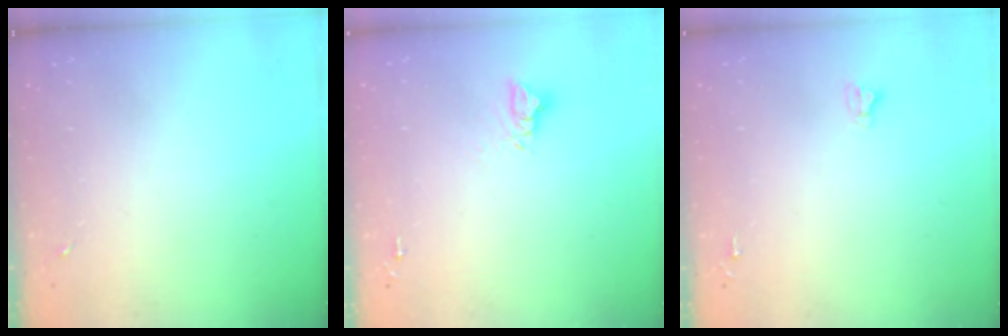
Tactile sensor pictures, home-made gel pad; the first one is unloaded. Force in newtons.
{"total": 6.2, "press": 6.2, "slide": 0.3}
{"total": 2.7, "press": 2.7, "slide": 0.2}